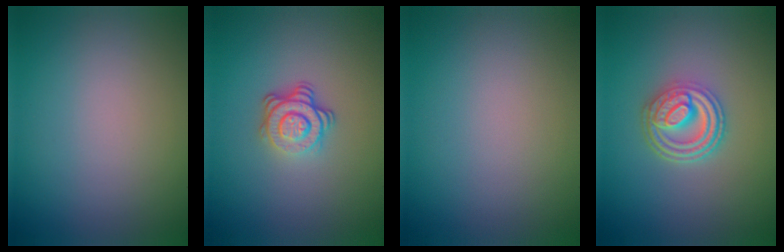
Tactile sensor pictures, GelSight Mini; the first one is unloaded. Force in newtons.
{"total": 3.6, "press": 2.6, "slide": 2.5}
{"total": 0.0}
{"total": 4.6, "press": 3.6, "slide": 3.0}